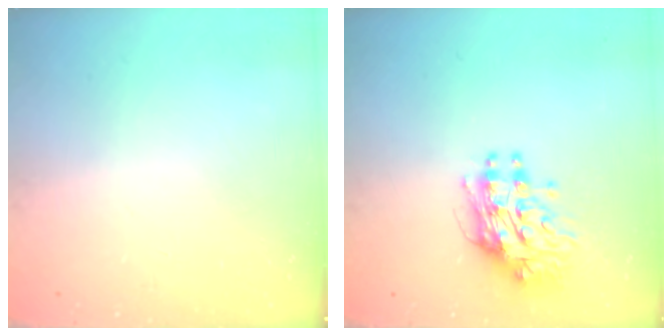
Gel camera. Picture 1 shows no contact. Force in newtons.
{"total": 10.4, "press": 10.4, "slide": 0.9}